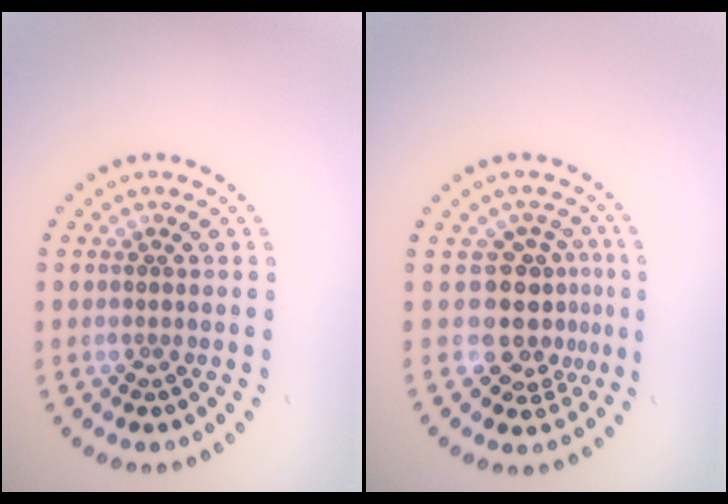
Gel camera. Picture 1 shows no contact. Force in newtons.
{"total": 4.1, "press": 3.2, "slide": 2.6}